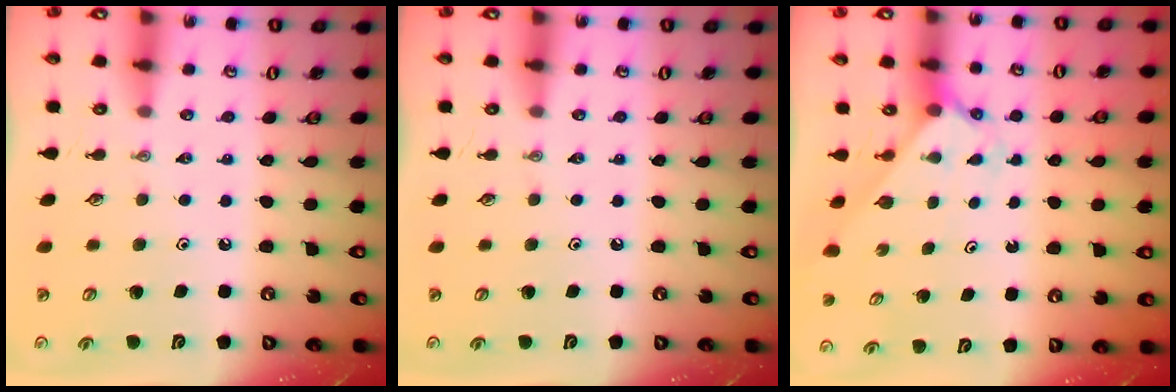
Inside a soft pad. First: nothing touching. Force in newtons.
{"total": 0.0}
{"total": 2.1, "press": 2.1, "slide": 0.2}